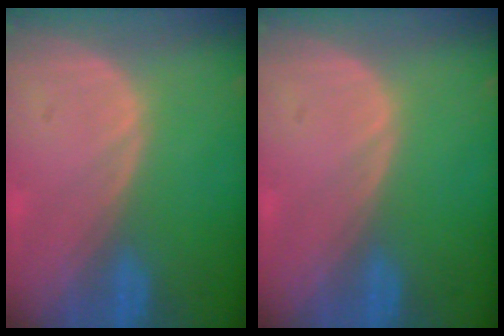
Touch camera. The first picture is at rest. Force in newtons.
{"total": 0.0}